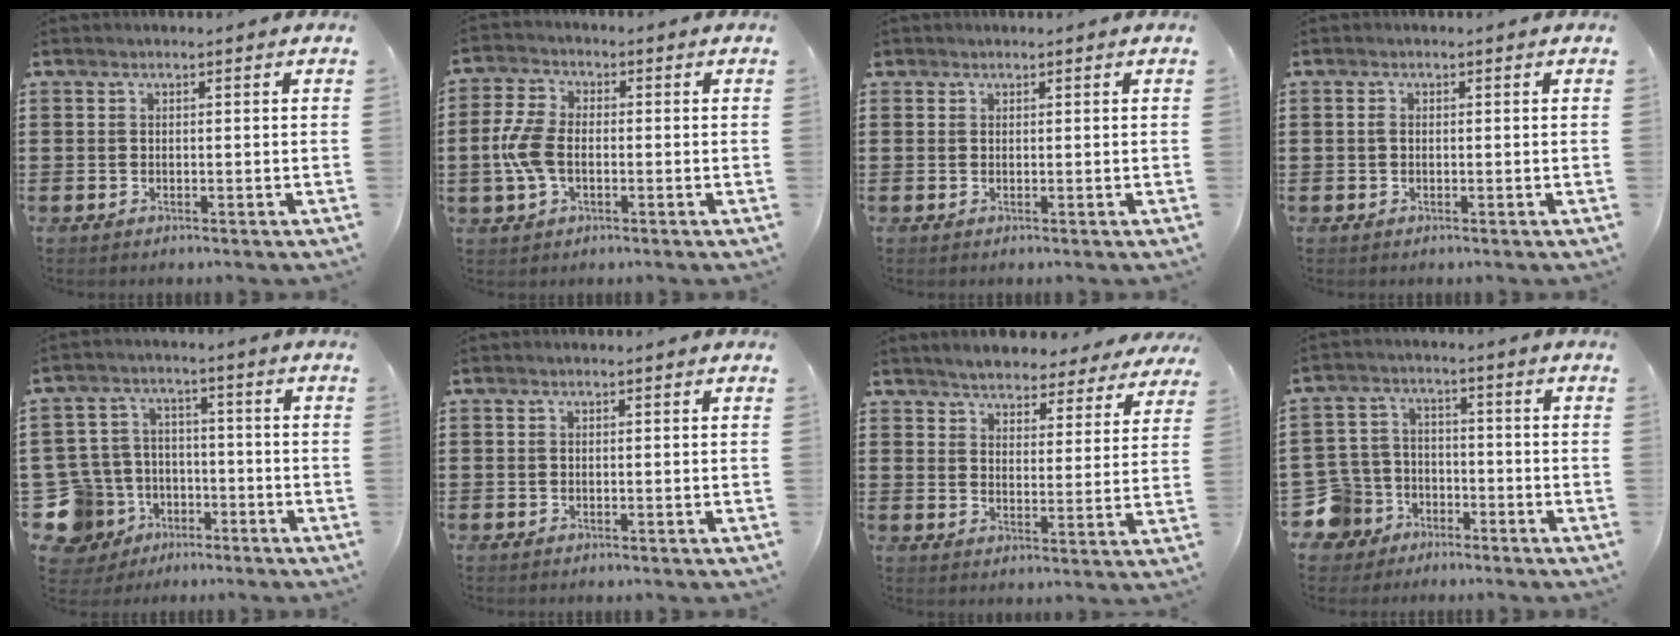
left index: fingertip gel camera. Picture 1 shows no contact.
{"total": 6.9, "force": [-0.9, 4.1, 5.5], "torque": [-0.140, -0.001, -0.024]}
{"total": 0.6, "force": [0.4, 0.4, 0.1], "torque": [-0.004, 0.003, 0.008]}
{"total": 1.6, "force": [0.1, 1.0, 1.2], "torque": [-0.034, 0.003, -0.002]}
{"total": 9.7, "force": [-4.6, 8.0, 2.7], "torque": [-0.108, 0.024, -0.088]}
{"total": 0.0}
{"total": 4.6, "force": [4.6, 0.3, 0.4], "torque": [-0.032, -0.024, 0.080]}
{"total": 7.8, "force": [-4.8, 5.8, 1.7], "torque": [-0.073, 0.020, -0.097]}